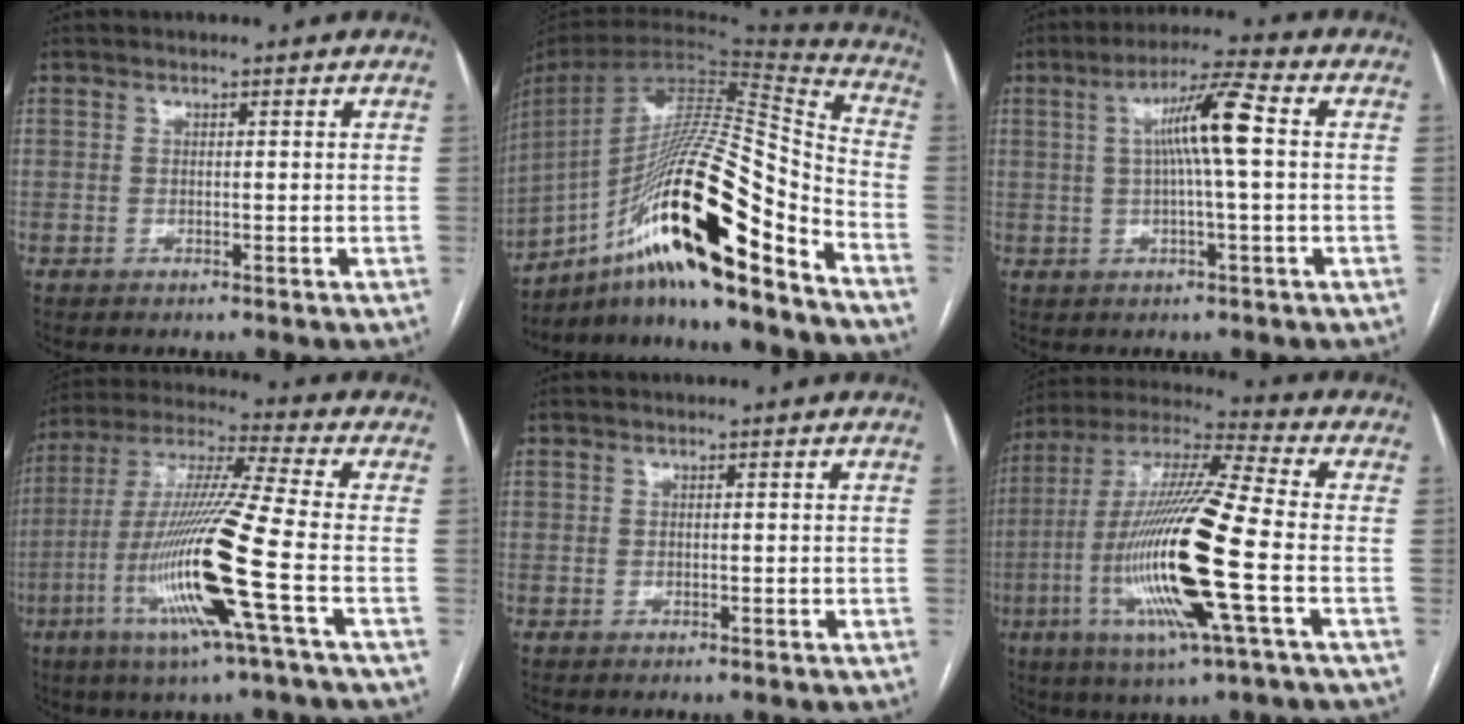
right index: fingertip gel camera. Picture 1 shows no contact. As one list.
[{"total": 26.8, "force": [-15.3, 2.7, 21.9], "torque": [-0.391, -0.006, -0.268]}, {"total": 8.6, "force": [1.1, -0.1, 8.5], "torque": [-0.153, 0.015, 0.016]}, {"total": 17.5, "force": [-5.5, -1.1, 16.6], "torque": [-0.335, -0.017, -0.113]}, {"total": 0.0}, {"total": 20.4, "force": [-4.9, 0.8, 19.8], "torque": [-0.414, -0.020, -0.100]}]